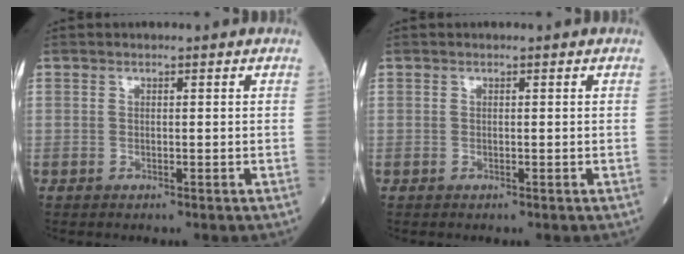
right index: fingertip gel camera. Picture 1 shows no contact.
{"total": 0.0}